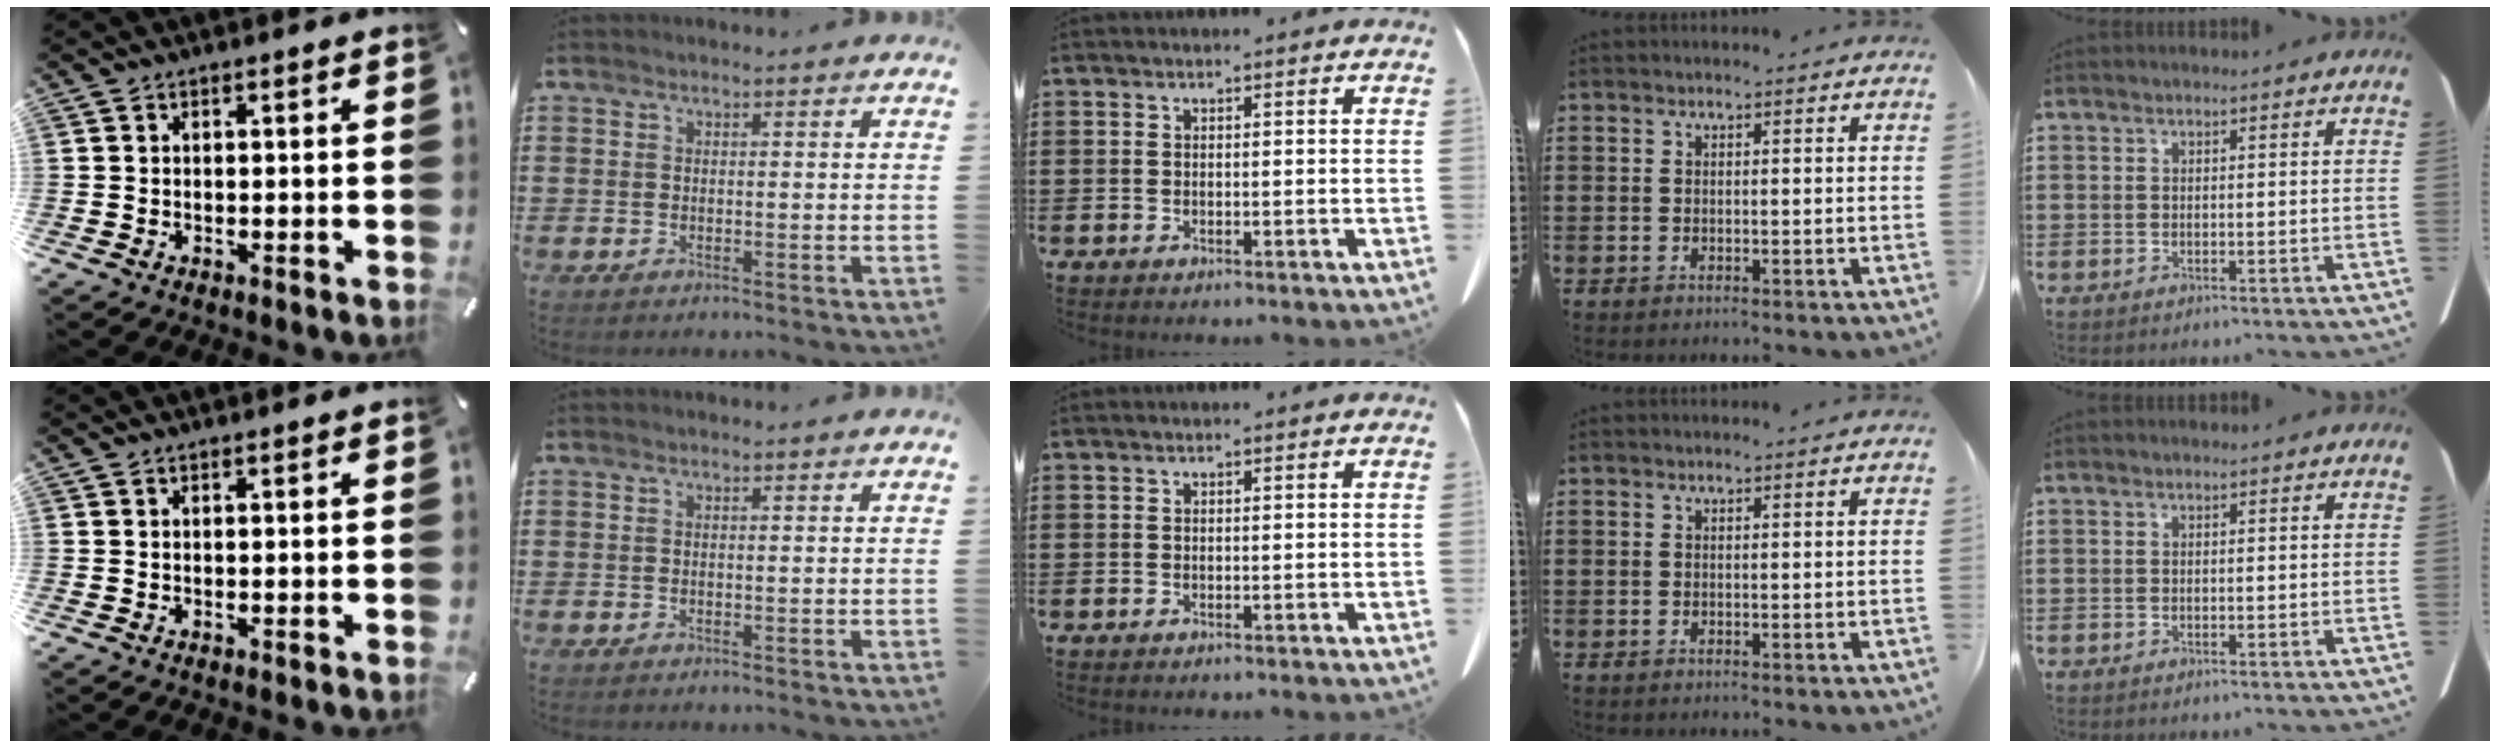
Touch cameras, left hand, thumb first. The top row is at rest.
{}